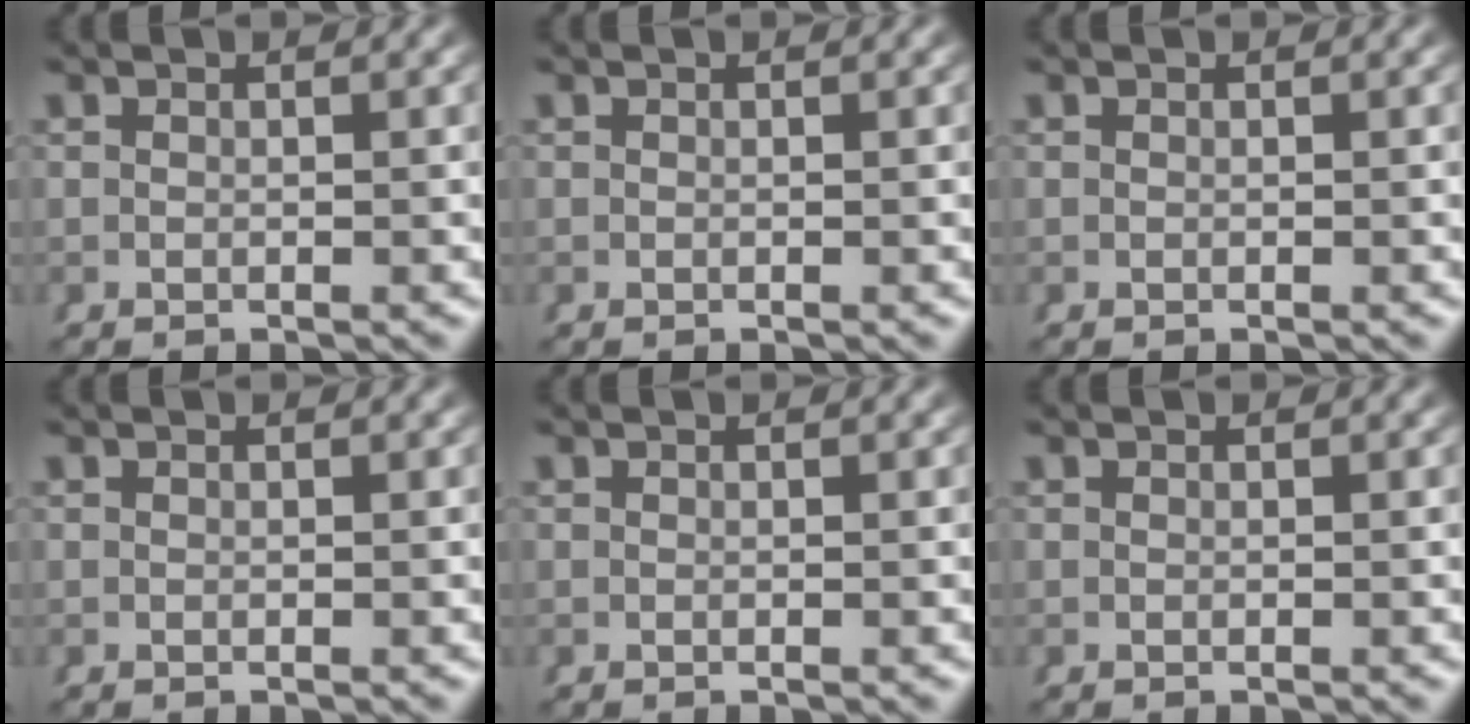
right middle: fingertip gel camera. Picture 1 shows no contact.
{"total": 0.0}
{"total": 0.0}
{"total": 0.0}
{"total": 0.0}
{"total": 0.0}